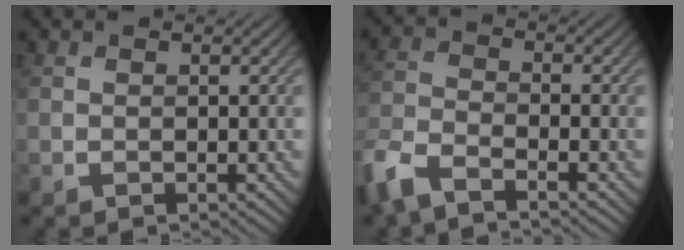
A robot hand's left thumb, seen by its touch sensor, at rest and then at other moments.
{"total": 5.9, "force": [-4.6, 1.8, 3.3], "torque": [-0.083, -0.011, -0.105]}